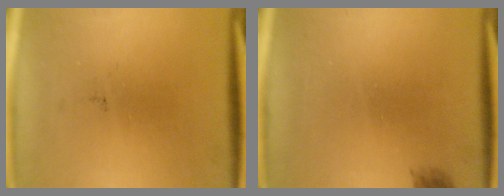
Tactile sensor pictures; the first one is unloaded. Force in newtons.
{"total": 1.1}